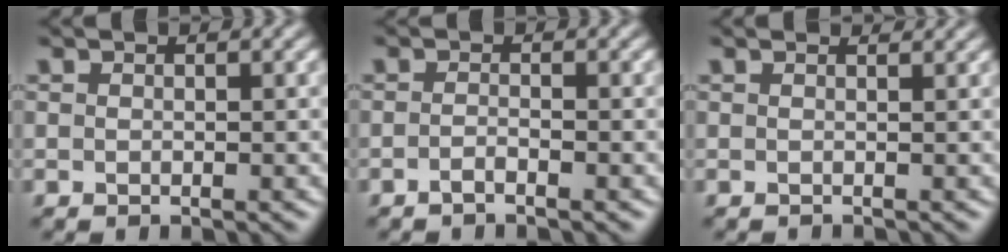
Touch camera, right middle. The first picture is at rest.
{"total": 0.8, "force": [-0.6, 0.1, 0.5], "torque": [-0.011, 0.002, -0.015]}
{"total": 1.1, "force": [0.7, 0.2, 0.7], "torque": [-0.004, -0.002, 0.003]}